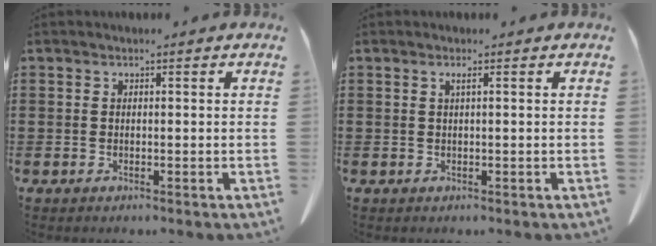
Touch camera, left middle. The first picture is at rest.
{"total": 0.9, "force": [0.3, -0.1, 0.8], "torque": [-0.016, -0.002, 0.005]}